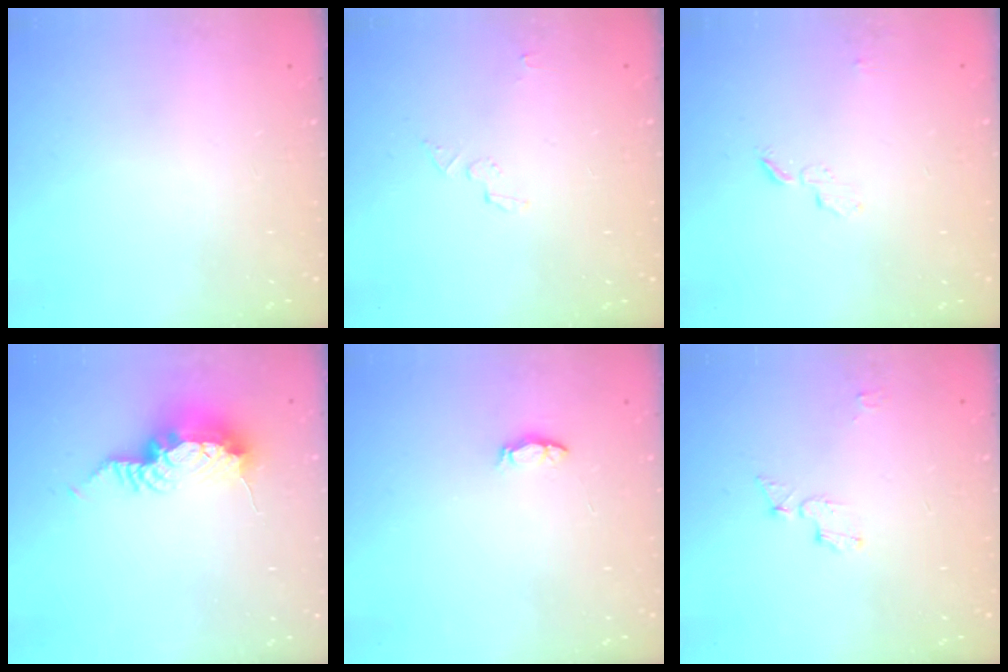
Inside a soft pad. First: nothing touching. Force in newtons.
{"total": 2.8, "press": 2.8, "slide": 0.1}
{"total": 3.5, "press": 3.5, "slide": 0.3}
{"total": 11.1, "press": 10.7, "slide": 2.9}
{"total": 3.6, "press": 3.5, "slide": 0.3}
{"total": 5.1, "press": 5.1, "slide": 0.2}